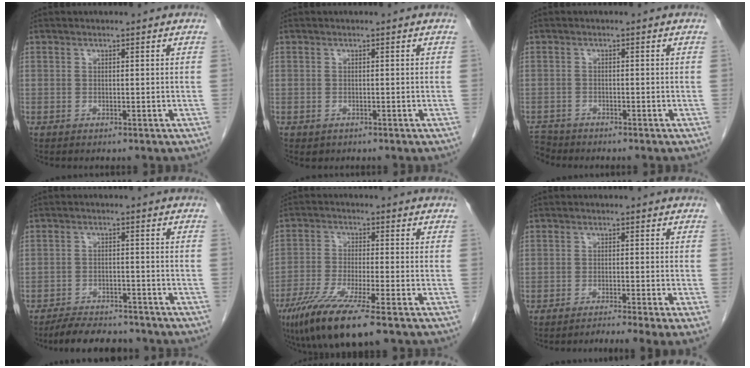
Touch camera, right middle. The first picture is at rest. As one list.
[{"total": 0.9, "force": [-0.4, 0.8, 0.2], "torque": [-0.008, 0.003, 0.001]}, {"total": 3.3, "force": [-3.2, 0.9, -0.3], "torque": [0.004, -0.011, -0.059]}, {"total": 8.8, "force": [-8.0, 2.4, 2.8], "torque": [-0.041, -0.003, -0.118]}, {"total": 11.3, "force": [-7.3, 0.6, 8.6], "torque": [-0.163, -0.031, -0.126]}, {"total": 7.6, "force": [-6.0, -1.3, 4.5], "torque": [-0.043, -0.013, -0.086]}]